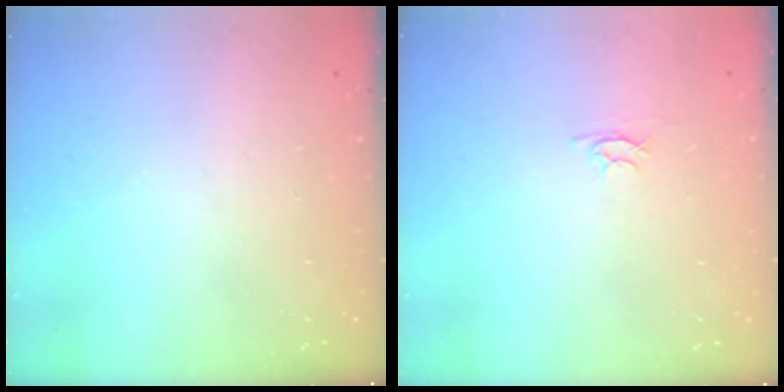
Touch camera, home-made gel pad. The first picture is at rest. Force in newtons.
{"total": 2.4, "press": 2.4, "slide": 0.3}